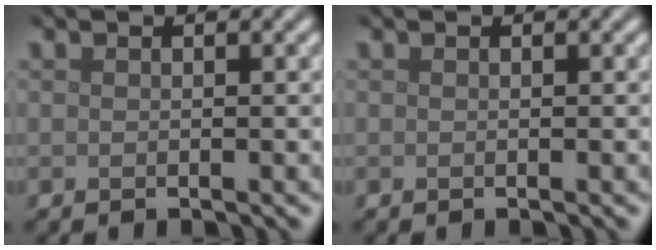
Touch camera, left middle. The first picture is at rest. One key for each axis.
{"total": 0.0}